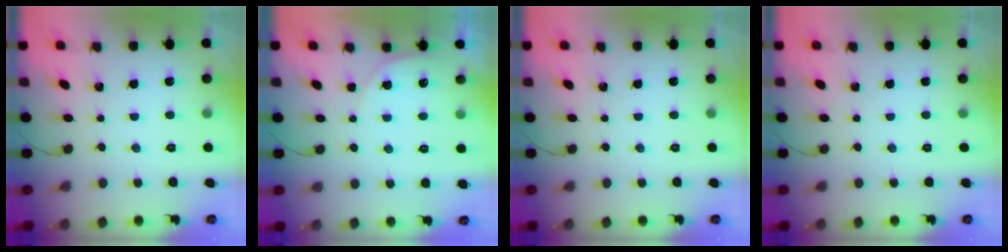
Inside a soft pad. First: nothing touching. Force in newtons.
{"total": 4.4, "press": 4.4, "slide": 0.4}
{"total": 0.0}
{"total": 0.0}